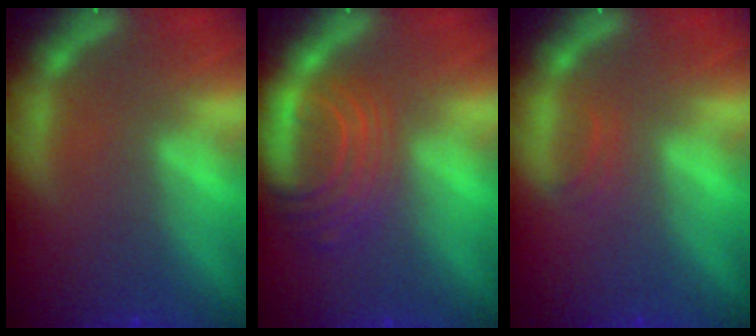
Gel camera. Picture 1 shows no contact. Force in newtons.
{"total": 6.6}
{"total": 0.9}